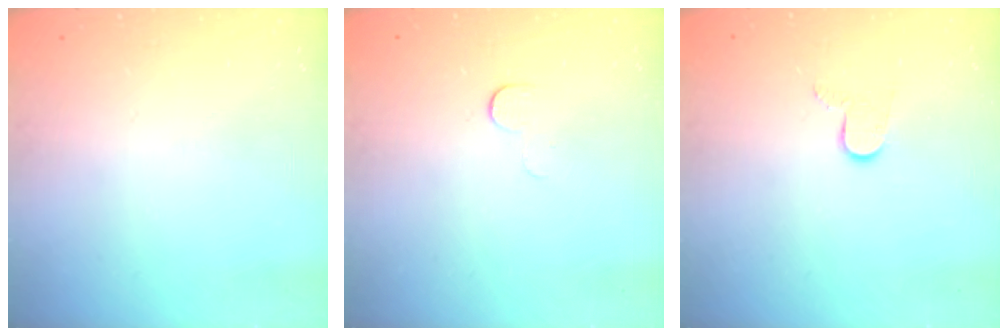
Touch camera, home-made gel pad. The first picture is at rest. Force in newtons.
{"total": 4.4, "press": 4.4, "slide": 0.5}
{"total": 6.3, "press": 6.3, "slide": 0.6}